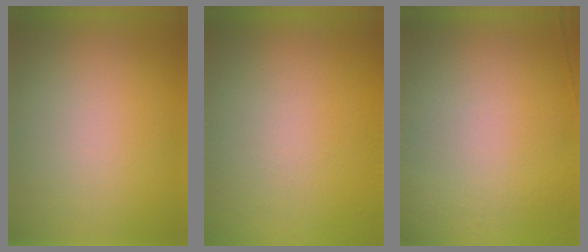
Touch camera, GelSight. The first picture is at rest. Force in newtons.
{"total": 6.0}
{"total": 5.5}